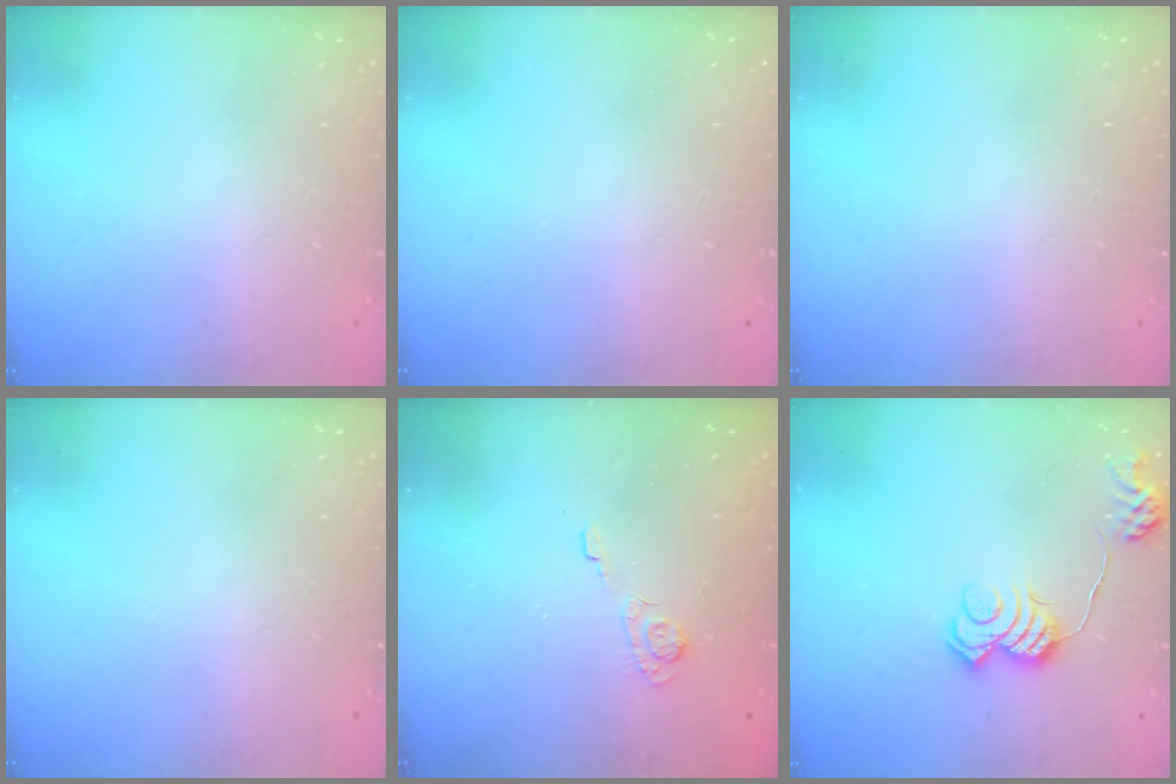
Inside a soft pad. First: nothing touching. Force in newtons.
{"total": 0.0}
{"total": 0.0}
{"total": 0.0}
{"total": 3.2, "press": 2.8, "slide": 1.7}
{"total": 12.5, "press": 12.5, "slide": 0.4}